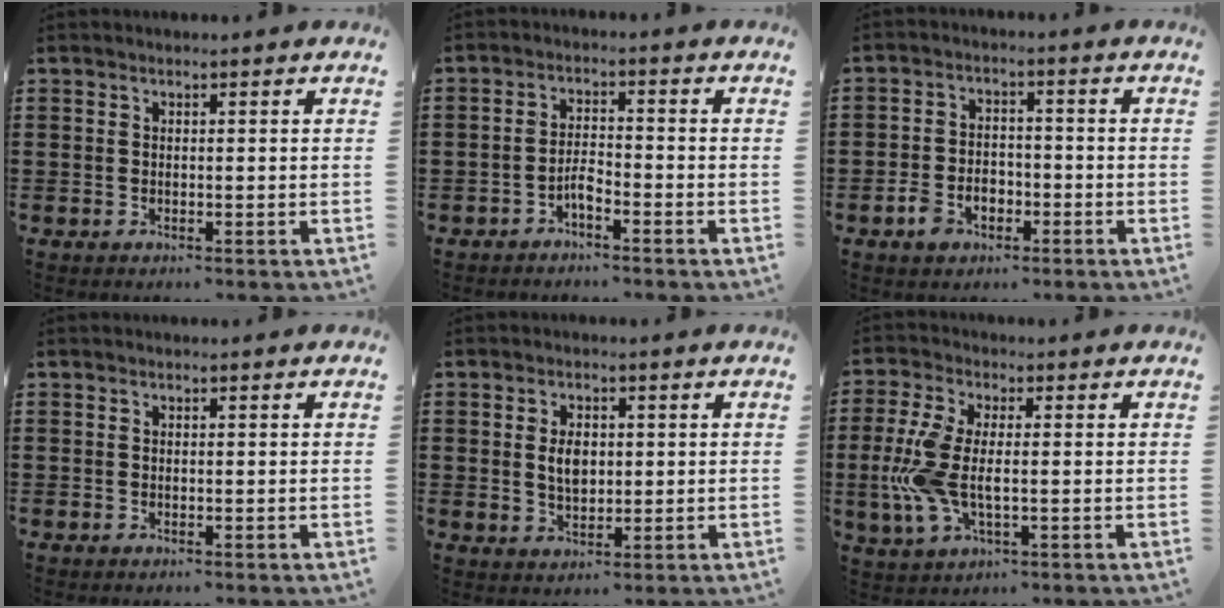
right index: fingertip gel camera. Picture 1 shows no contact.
{"total": 2.9, "force": [-2.0, 0.8, 1.9], "torque": [-0.045, 0.005, -0.041]}
{"total": 4.3, "force": [-2.6, 2.8, 2.1], "torque": [-0.059, 0.003, -0.055]}
{"total": 0.0}
{"total": 3.7, "force": [0.3, 2.6, 2.6], "torque": [-0.049, 0.007, 0.002]}
{"total": 8.1, "force": [-0.9, 3.9, 7.1], "torque": [-0.183, -0.012, -0.024]}